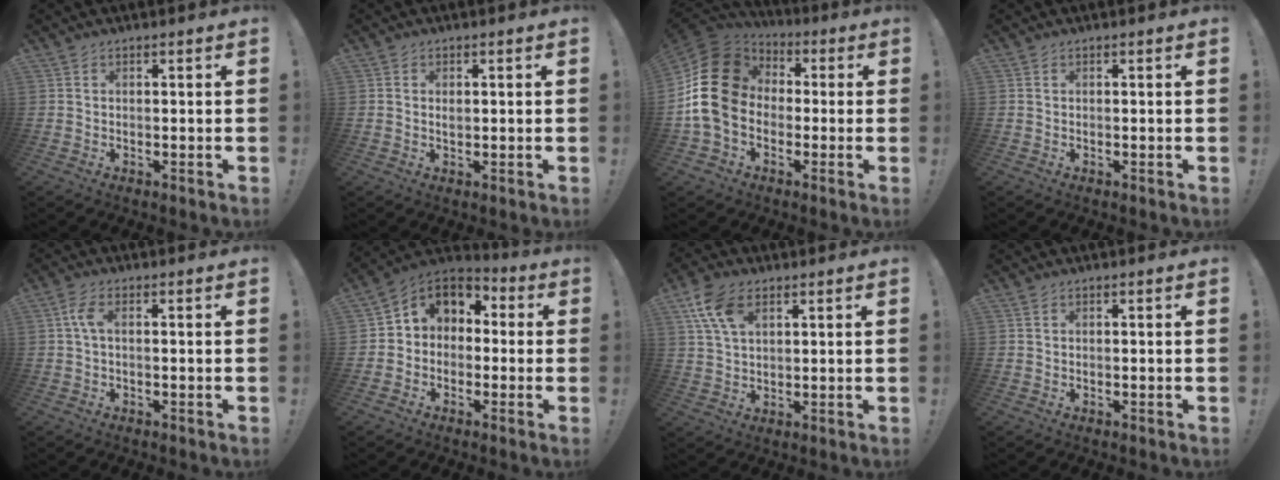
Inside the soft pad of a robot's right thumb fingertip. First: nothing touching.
{"total": 0.8, "force": [0.2, 0.7, 0.4], "torque": [-0.006, 0.003, 0.003]}
{"total": 19.2, "force": [-0.1, 15.0, 12.0], "torque": [-0.216, 0.017, 0.007]}
{"total": 0.0}
{"total": 4.3, "force": [0.4, 1.5, 4.0], "torque": [-0.084, 0.005, 0.005]}
{"total": 6.9, "force": [0.4, 6.2, 3.0], "torque": [-0.042, 0.004, 0.014]}
{"total": 9.7, "force": [4.7, 5.5, 6.4], "torque": [-0.121, -0.009, 0.092]}
{"total": 0.0}